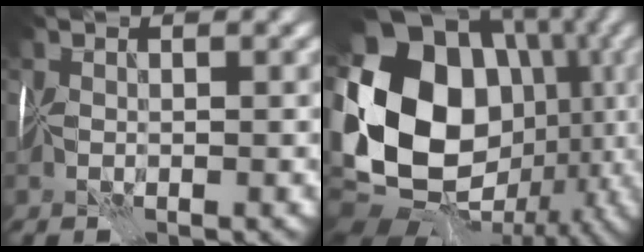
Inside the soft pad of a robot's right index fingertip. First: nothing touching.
{"total": 17.6, "force": [-0.3, 13.3, 11.4], "torque": [-0.222, -0.003, 0.023]}